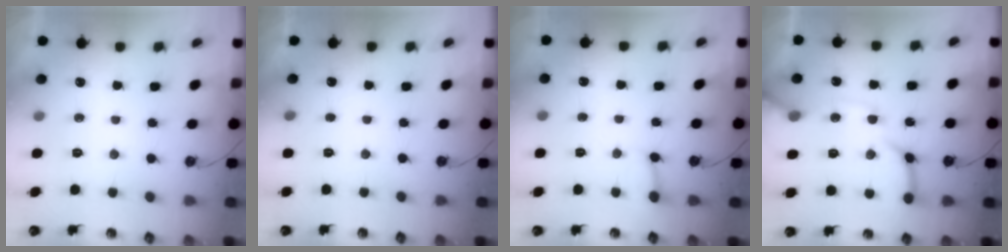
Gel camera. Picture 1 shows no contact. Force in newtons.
{"total": 4.0, "press": 4.0, "slide": 0.4}
{"total": 2.7, "press": 2.7, "slide": 0.4}
{"total": 15.2, "press": 15.1, "slide": 1.8}